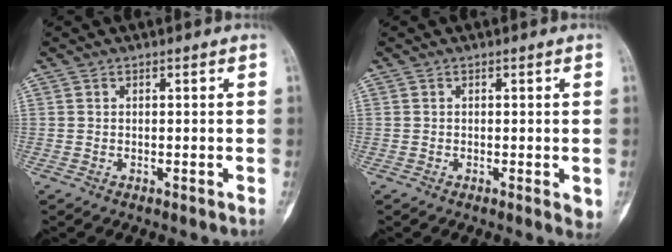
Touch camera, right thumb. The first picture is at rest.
{"total": 2.1, "force": [-0.3, 0.6, 2.0], "torque": [-0.027, -0.007, -0.005]}